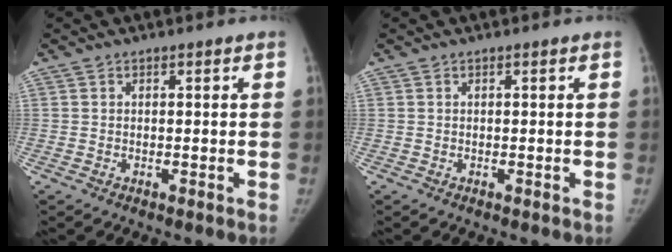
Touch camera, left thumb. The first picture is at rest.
{"total": 0.0}